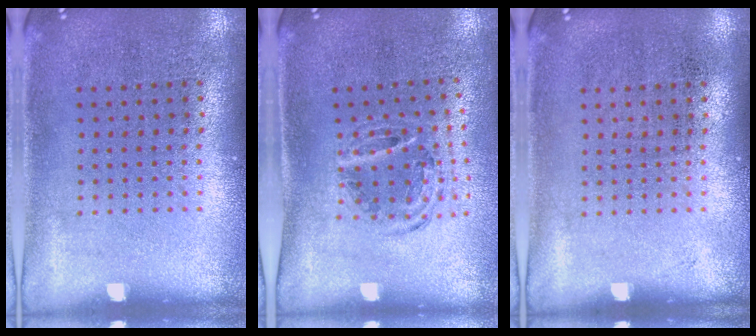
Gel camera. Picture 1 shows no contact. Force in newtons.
{"total": 0.9, "press": 0.9, "slide": 0.2}
{"total": 0.0}